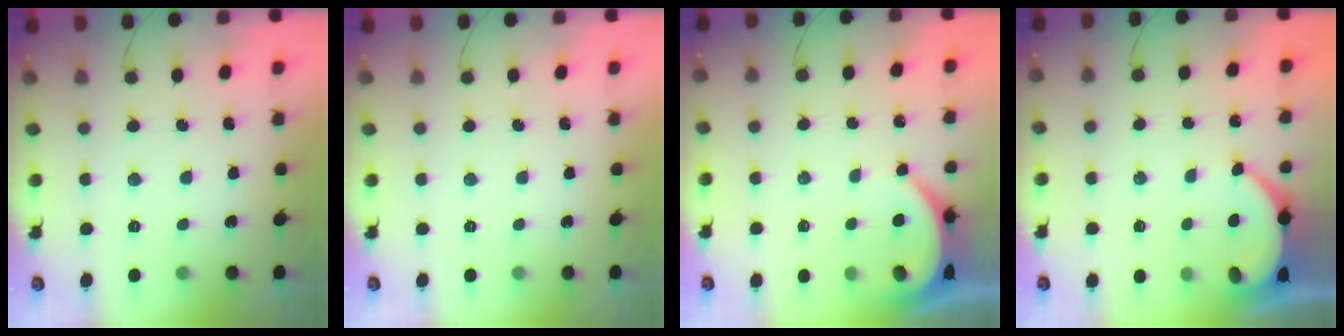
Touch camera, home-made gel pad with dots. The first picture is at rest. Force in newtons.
{"total": 0.0}
{"total": 4.1, "press": 4.0, "slide": 0.4}
{"total": 4.5, "press": 4.5, "slide": 0.5}